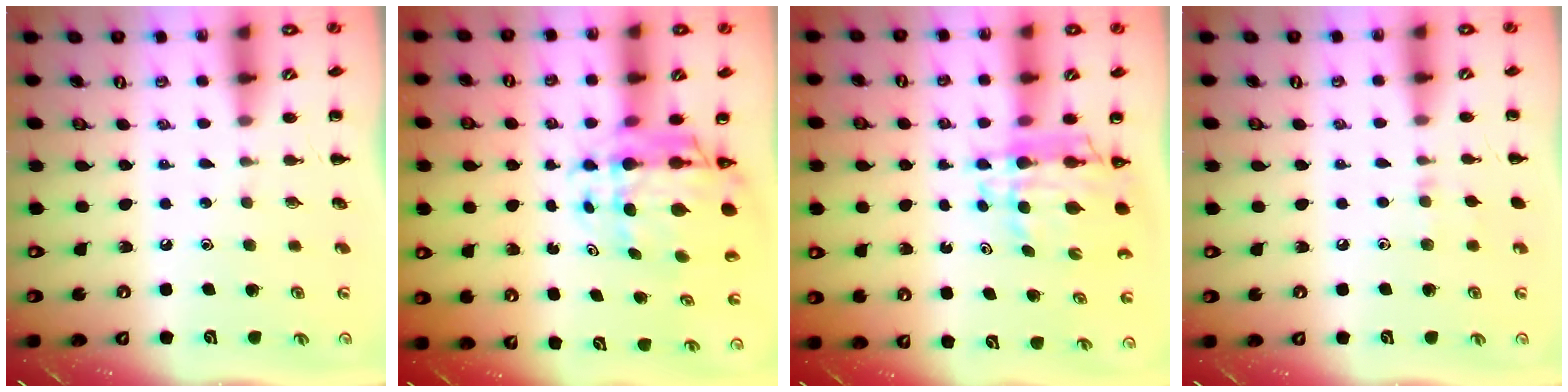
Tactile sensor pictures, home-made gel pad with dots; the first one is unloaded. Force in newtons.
{"total": 8.6, "press": 8.1, "slide": 2.8}
{"total": 8.5, "press": 7.9, "slide": 3.0}
{"total": 4.8, "press": 4.5, "slide": 1.5}